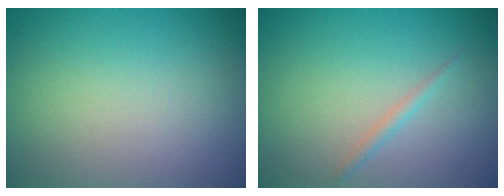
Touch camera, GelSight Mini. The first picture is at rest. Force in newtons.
{"total": 0.9, "press": 0.9, "slide": 0.1}